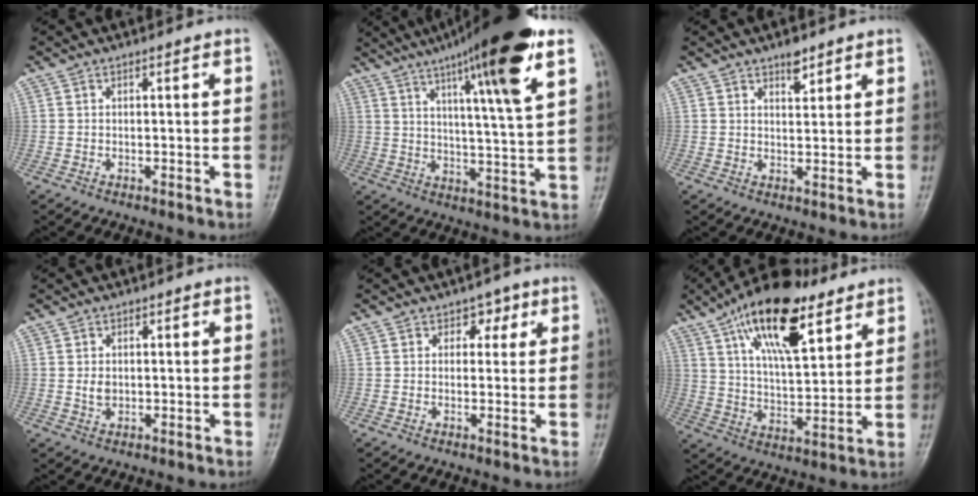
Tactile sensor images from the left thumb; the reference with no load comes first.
{"total": 19.5, "force": [10.9, 1.7, 16.1], "torque": [-0.241, -0.031, 0.165]}
{"total": 3.1, "force": [2.3, 1.3, 1.7], "torque": [-0.017, -0.015, 0.037]}
{"total": 2.2, "force": [0.1, 1.7, 1.4], "torque": [-0.018, -0.002, 0.007]}
{"total": 2.9, "force": [1.4, 2.3, 1.2], "torque": [0.013, -0.003, 0.013]}
{"total": 19.9, "force": [11.2, 8.2, 14.3], "torque": [-0.218, -0.038, 0.193]}